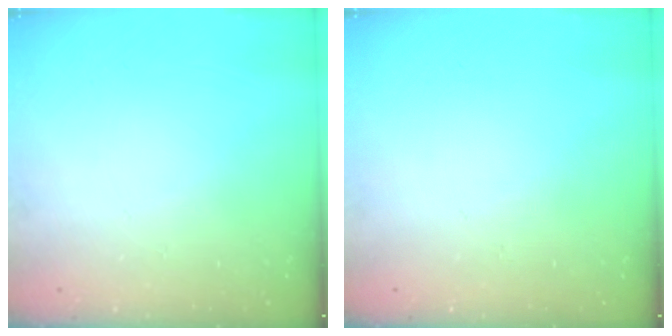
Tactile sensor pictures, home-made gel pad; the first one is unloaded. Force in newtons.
{"total": 0.0}